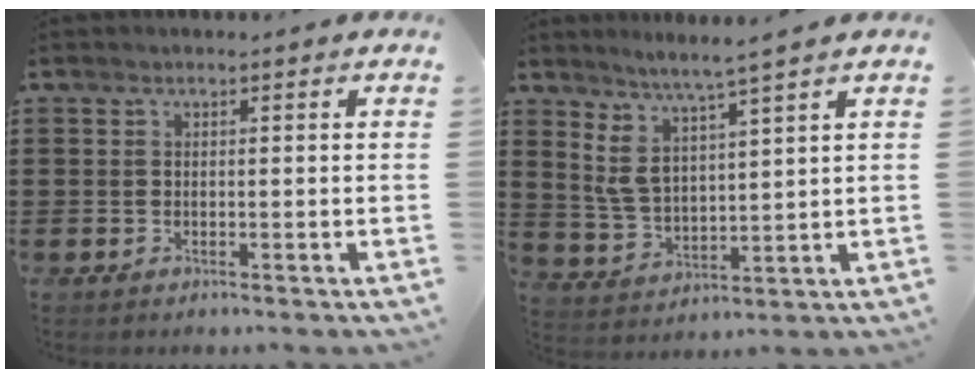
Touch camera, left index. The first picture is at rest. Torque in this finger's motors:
{"motor_torque": [1.10, -1.04, 0.30, 0.16]}